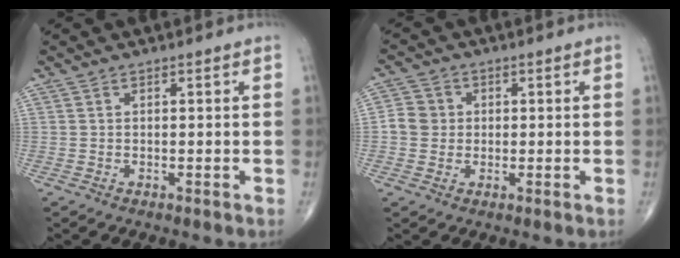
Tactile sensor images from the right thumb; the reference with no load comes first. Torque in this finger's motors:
{"motor_torque": [-0.15, 0.18, 0.06, -0.10, 0.06]}